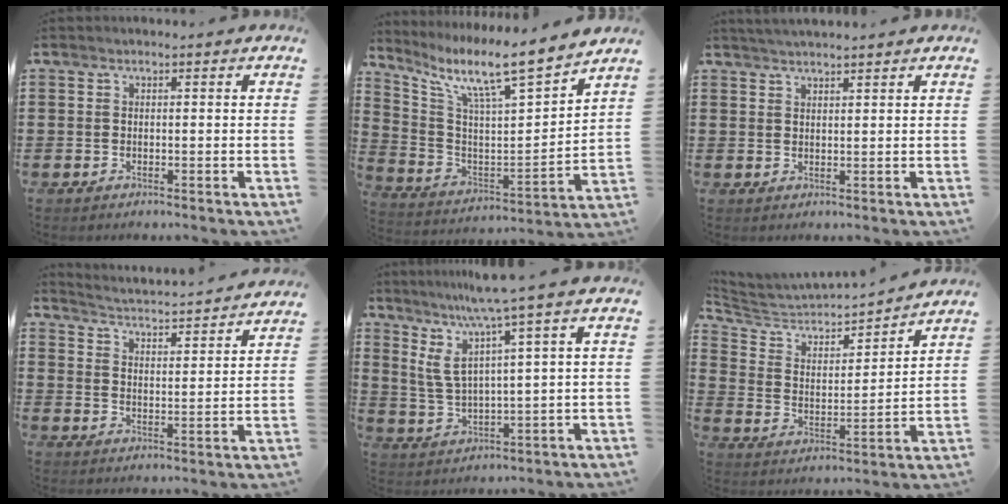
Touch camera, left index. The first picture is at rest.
{"total": 10.2, "force": [8.5, 0.5, 5.6], "torque": [-0.128, -0.070, 0.132]}
{"total": 1.9, "force": [1.8, -0.2, 0.3], "torque": [-0.009, 0.001, 0.036]}
{"total": 2.9, "force": [2.9, -0.5, 0.1], "torque": [-0.023, -0.035, 0.040]}
{"total": 6.4, "force": [3.7, -0.3, 5.2], "torque": [-0.132, -0.030, 0.052]}
{"total": 3.9, "force": [3.6, 1.1, 0.9], "torque": [-0.046, -0.033, 0.051]}